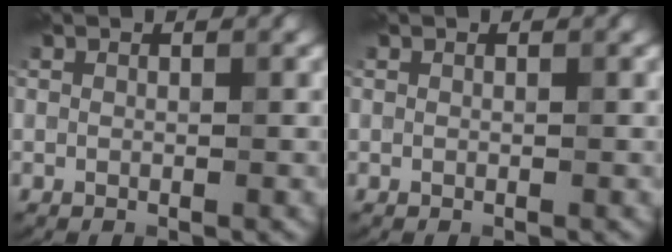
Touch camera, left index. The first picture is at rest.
{"total": 0.0}